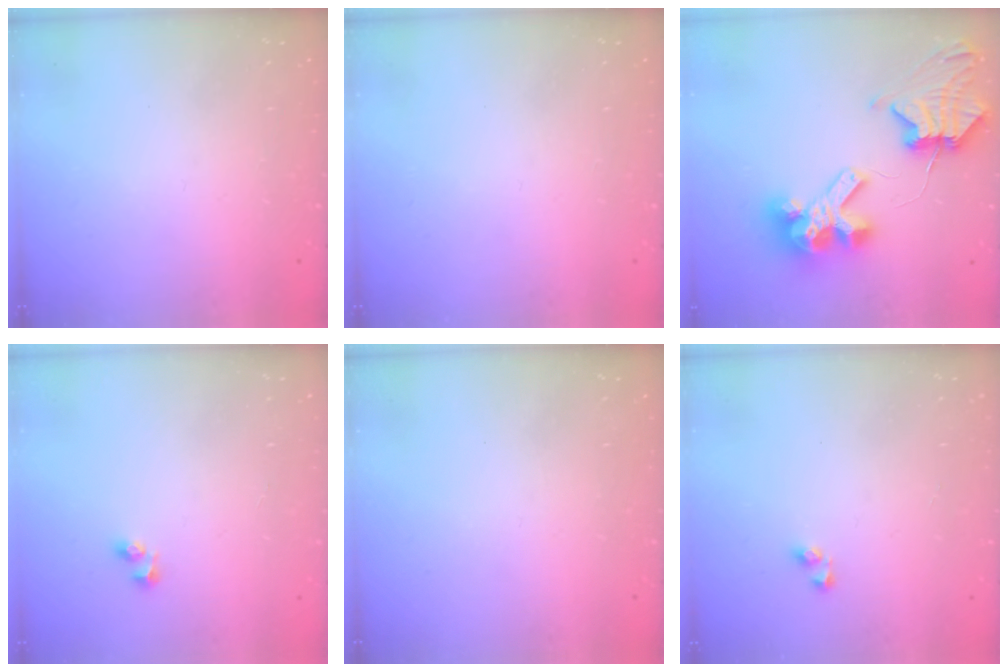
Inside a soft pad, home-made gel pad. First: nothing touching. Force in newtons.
{"total": 0.0}
{"total": 11.3, "press": 11.2, "slide": 1.5}
{"total": 3.0, "press": 2.7, "slide": 1.3}
{"total": 0.0}
{"total": 3.1, "press": 3.1, "slide": 0.2}